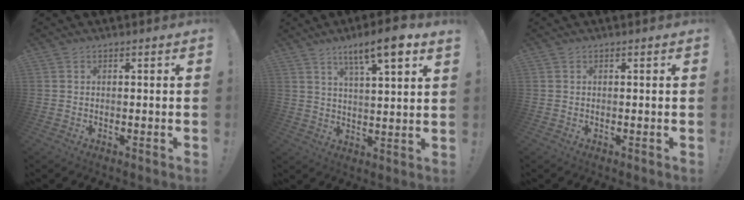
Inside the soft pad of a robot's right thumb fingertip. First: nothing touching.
{"total": 10.5, "force": [6.8, 0.9, 8.0], "torque": [-0.124, -0.037, 0.107]}
{"total": 0.0}